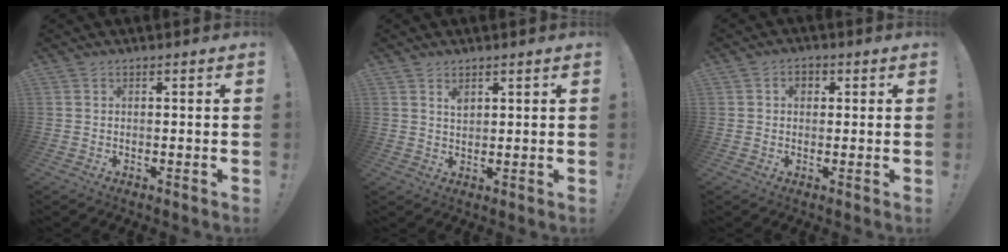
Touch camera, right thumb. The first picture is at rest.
{"total": 2.3, "force": [1.5, 1.2, 1.3], "torque": [-0.004, -0.013, 0.023]}
{"total": 2.8, "force": [0.6, 2.3, 1.5], "torque": [-0.019, 0.002, 0.009]}